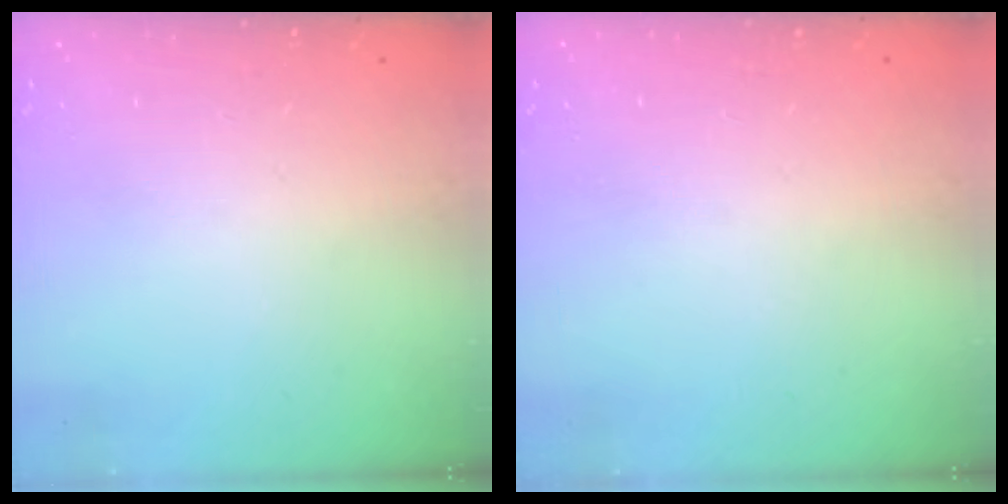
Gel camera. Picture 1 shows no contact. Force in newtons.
{"total": 0.0}